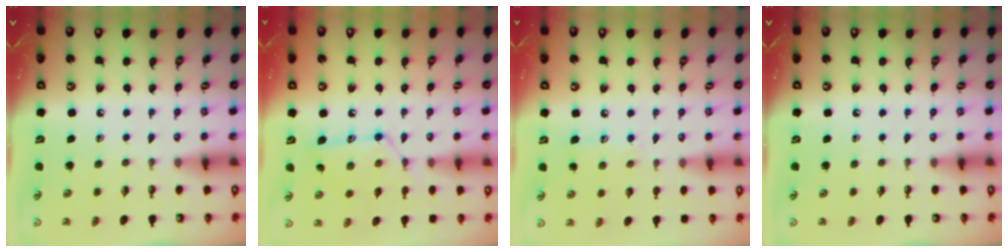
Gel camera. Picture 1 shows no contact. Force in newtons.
{"total": 11.6, "press": 11.6, "slide": 0.2}
{"total": 7.0, "press": 7.0, "slide": 0.6}
{"total": 0.0}